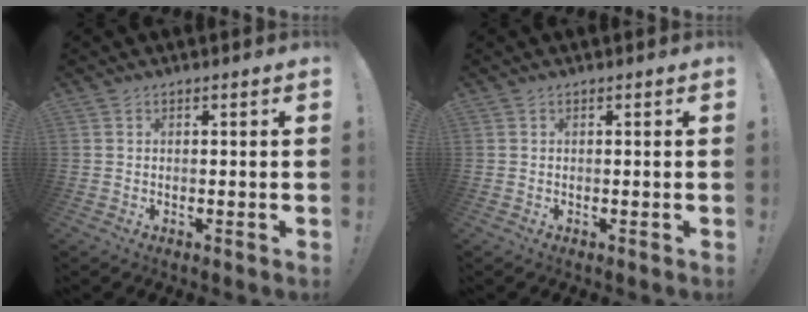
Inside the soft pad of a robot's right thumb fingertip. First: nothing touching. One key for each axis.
{"total": 0.0}